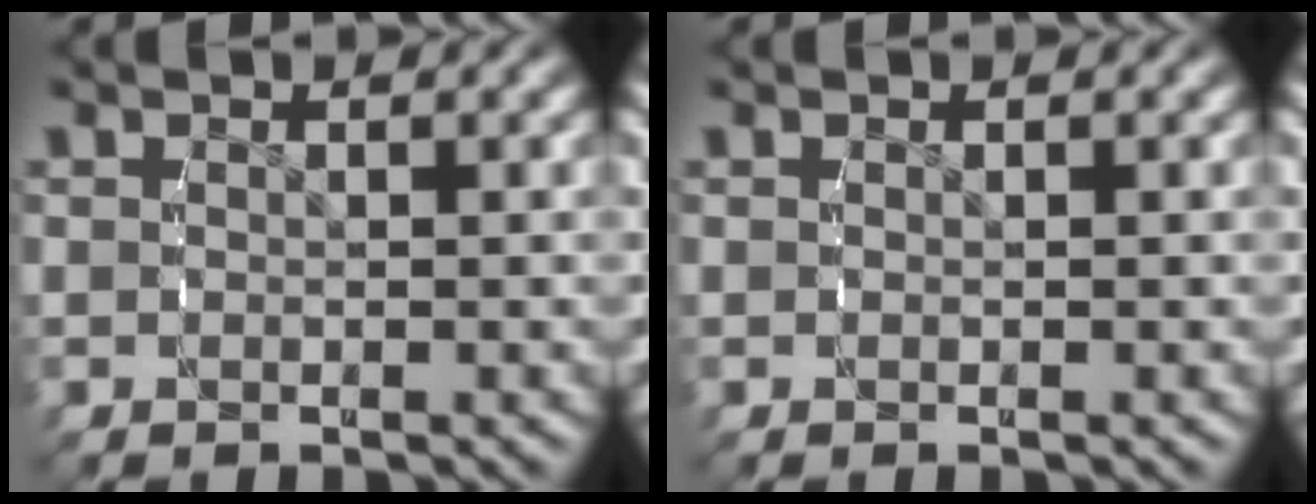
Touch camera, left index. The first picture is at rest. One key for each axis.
{"total": 0.0}